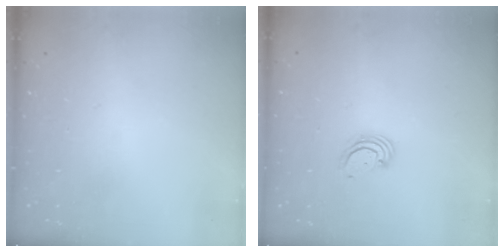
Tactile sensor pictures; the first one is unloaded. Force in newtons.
{"total": 2.5, "press": 2.5, "slide": 0.3}